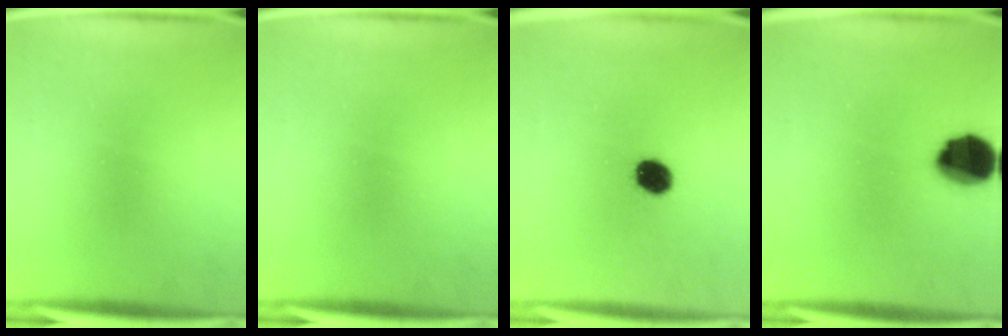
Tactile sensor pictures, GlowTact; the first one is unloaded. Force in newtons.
{"total": 0.0}
{"total": 5.9}
{"total": 12.1}